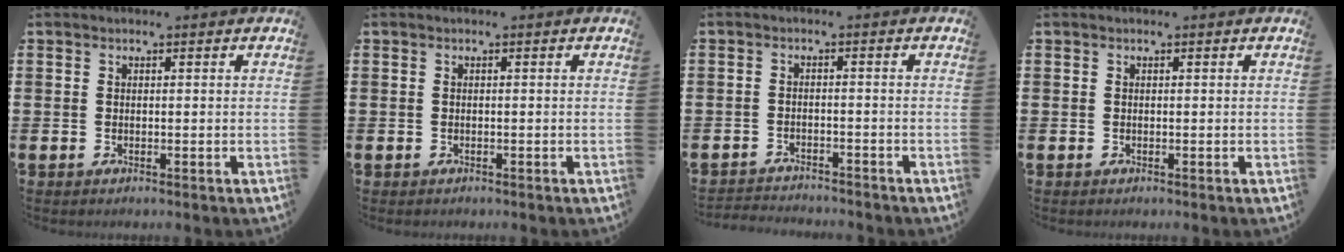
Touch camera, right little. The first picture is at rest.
{"total": 0.0}
{"total": 2.0, "force": [-2.0, 0.0, -0.3], "torque": [-0.002, 0.002, -0.045]}
{"total": 0.0}